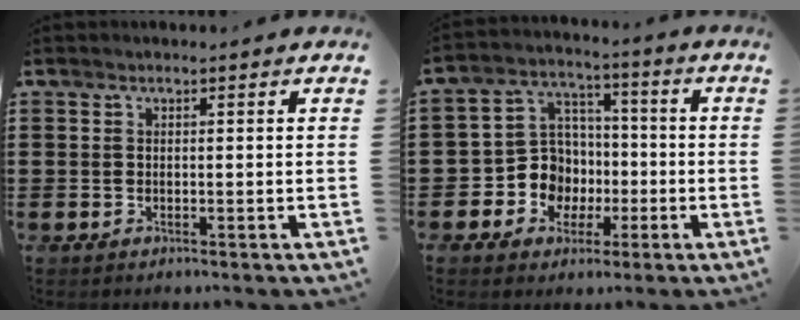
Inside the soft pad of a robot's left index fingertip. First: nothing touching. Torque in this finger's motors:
{"motor_torque": [0.61, 0.09, 0.19, 0.04]}